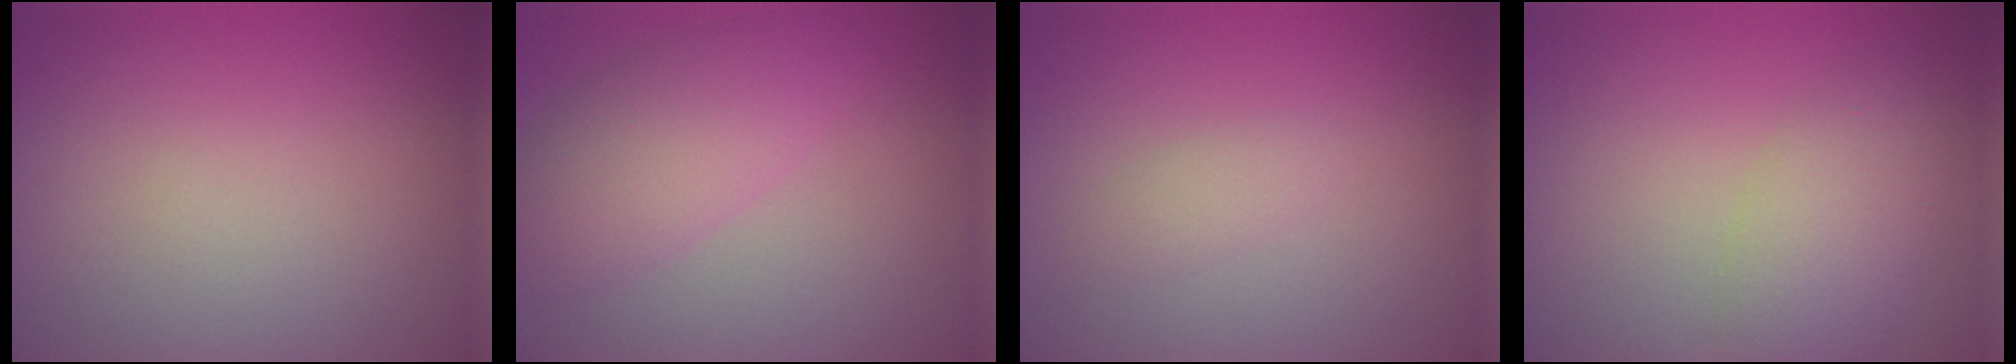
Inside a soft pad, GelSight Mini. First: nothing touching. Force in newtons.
{"total": 4.7, "press": 4.7, "slide": 0.2}
{"total": 1.1, "press": 1.1, "slide": 0.1}
{"total": 4.0, "press": 4.0, "slide": 0.2}